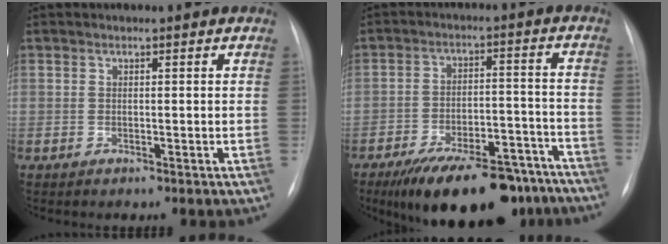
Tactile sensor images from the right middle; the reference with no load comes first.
{"total": 19.8, "force": [-15.6, 7.1, 9.8], "torque": [-0.122, 0.022, -0.226]}